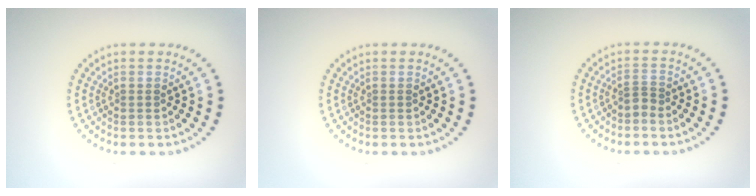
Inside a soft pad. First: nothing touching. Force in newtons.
{"total": 0.0}
{"total": 1.0, "press": 0.6, "slide": 0.8}